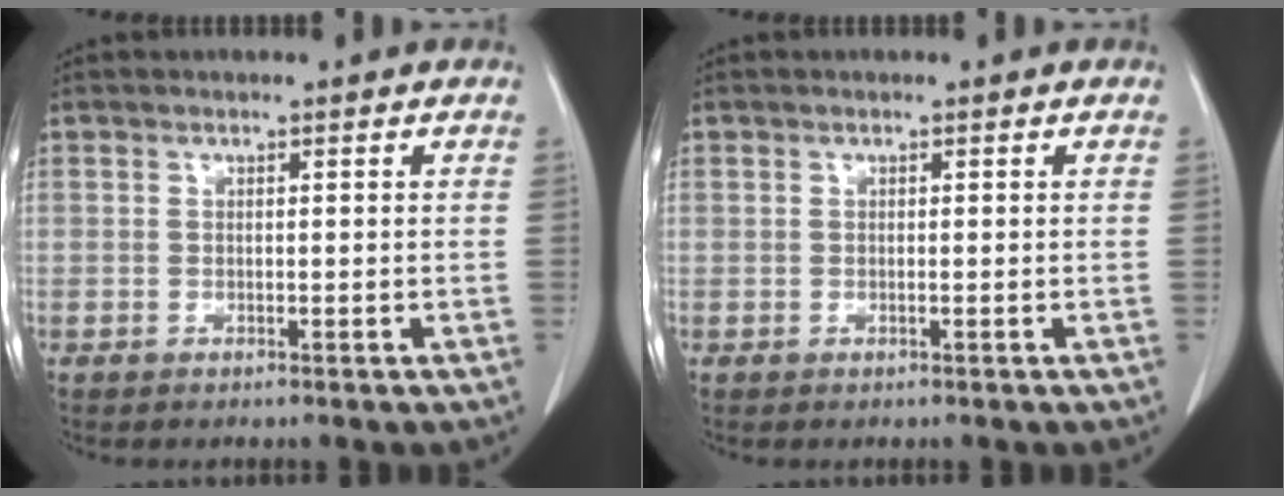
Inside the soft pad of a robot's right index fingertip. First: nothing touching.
{"total": 0.0}